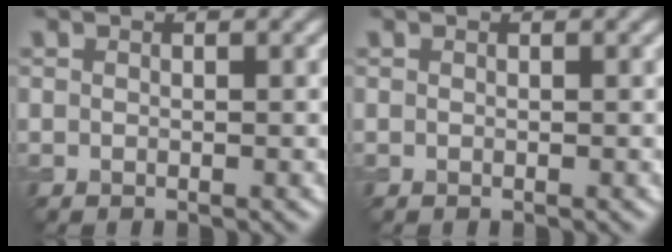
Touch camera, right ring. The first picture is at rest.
{"total": 0.0}